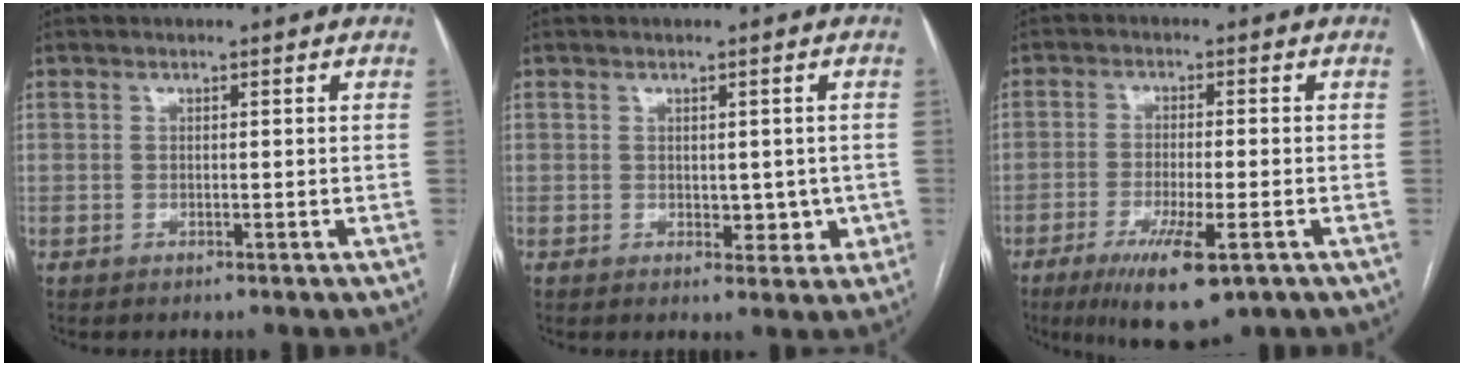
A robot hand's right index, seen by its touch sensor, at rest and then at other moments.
{"total": 3.7, "force": [-0.2, 2.4, 2.8], "torque": [-0.026, 0.002, 0.005]}
{"total": 9.8, "force": [-5.2, 1.7, 8.1], "torque": [-0.144, -0.025, -0.080]}